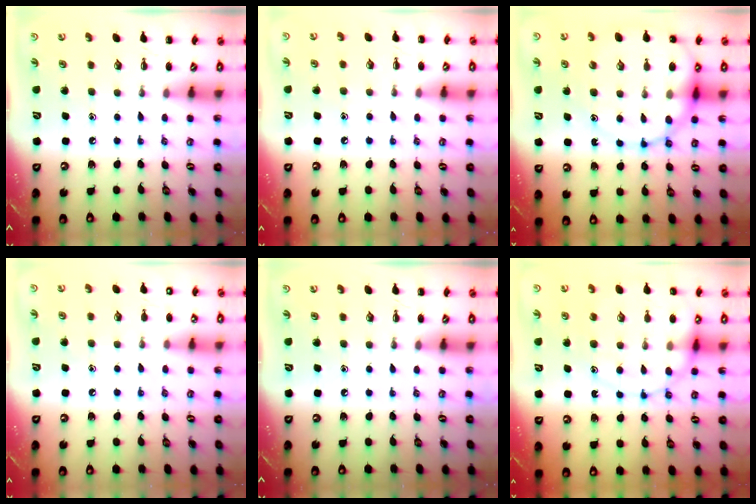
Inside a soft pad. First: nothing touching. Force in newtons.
{"total": 5.1, "press": 4.9, "slide": 1.4}
{"total": 17.9, "press": 17.3, "slide": 4.3}
{"total": 6.8, "press": 6.4, "slide": 2.1}
{"total": 0.0}
{"total": 15.1, "press": 14.8, "slide": 2.7}